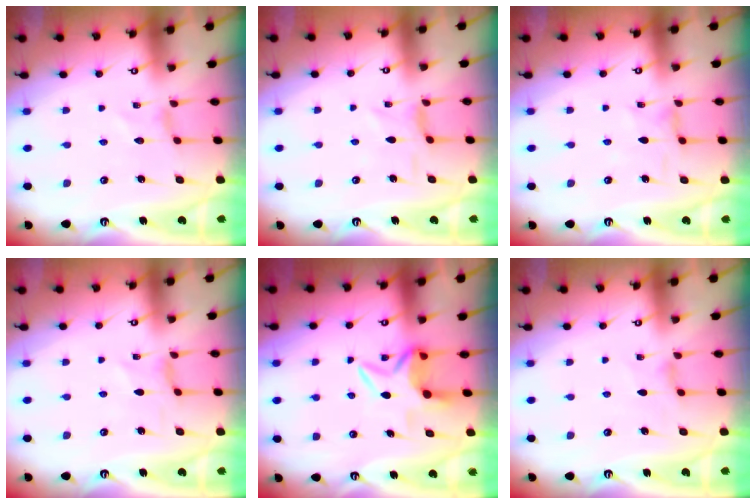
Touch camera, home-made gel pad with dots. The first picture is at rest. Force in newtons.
{"total": 0.8, "press": 0.7, "slide": 0.4}
{"total": 1.7, "press": 1.7, "slide": 0.4}
{"total": 0.0}
{"total": 7.1, "press": 7.0, "slide": 1.0}
{"total": 2.9, "press": 2.9, "slide": 0.4}